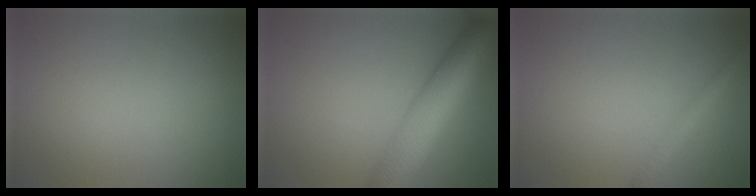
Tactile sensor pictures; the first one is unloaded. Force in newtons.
{"total": 9.9, "press": 9.9, "slide": 0.4}
{"total": 1.9, "press": 1.9, "slide": 0.1}